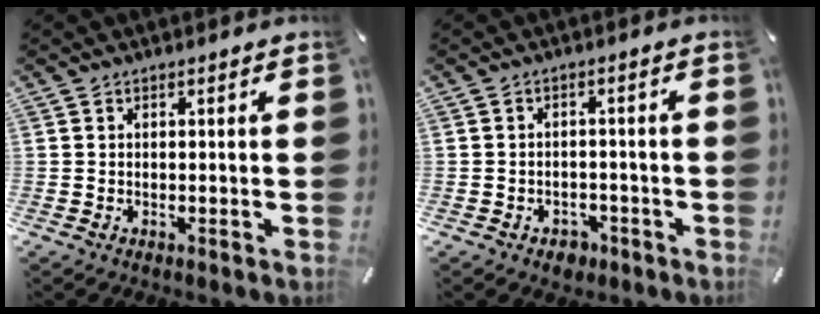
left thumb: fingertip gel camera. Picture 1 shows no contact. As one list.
[{"total": 3.5, "force": [-2.0, 2.6, 1.2], "torque": [-0.024, 0.006, -0.039]}]